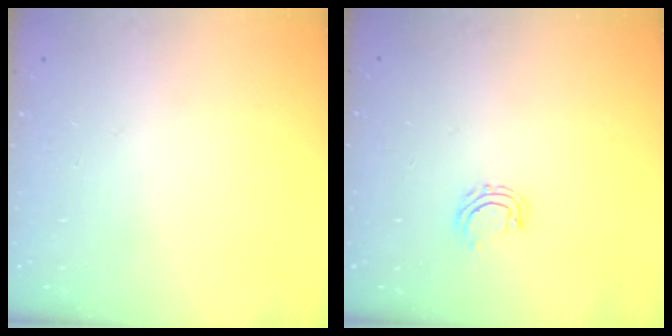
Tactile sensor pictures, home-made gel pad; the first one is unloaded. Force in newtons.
{"total": 5.8, "press": 5.7, "slide": 1.1}